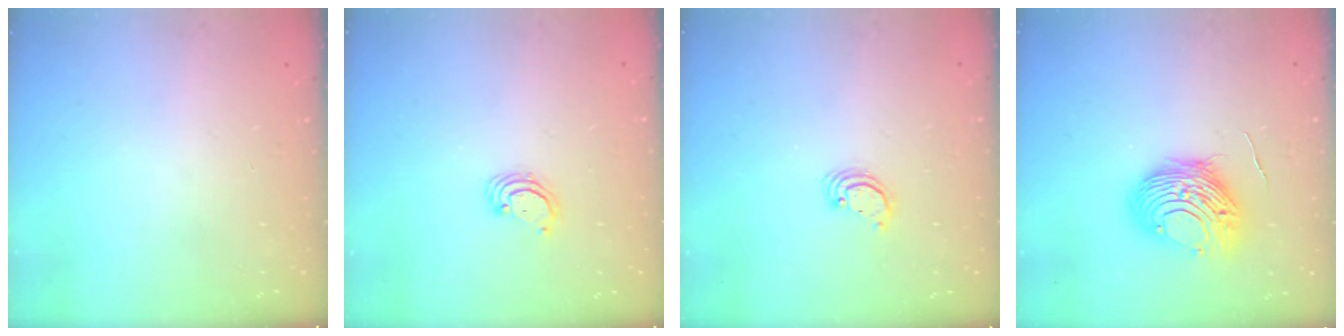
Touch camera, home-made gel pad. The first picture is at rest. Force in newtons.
{"total": 2.4, "press": 2.4, "slide": 0.2}
{"total": 2.6, "press": 2.6, "slide": 0.2}
{"total": 11.5, "press": 11.4, "slide": 1.1}